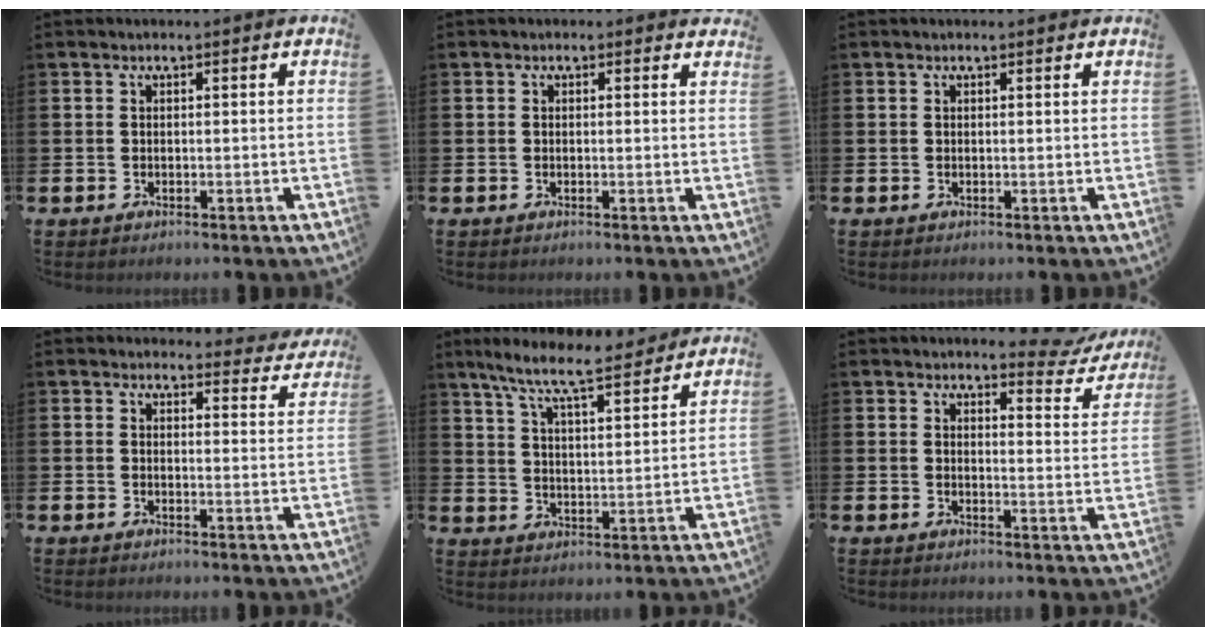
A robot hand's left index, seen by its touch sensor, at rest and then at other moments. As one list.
[{"total": 0.0}, {"total": 0.0}, {"total": 2.7, "force": [2.5, 0.9, 0.1], "torque": [0.009, -0.021, 0.039]}, {"total": 8.6, "force": [7.7, 0.9, 3.7], "torque": [-0.091, -0.045, 0.134]}, {"total": 3.6, "force": [3.4, 1.0, 0.8], "torque": [-0.005, -0.025, 0.053]}]